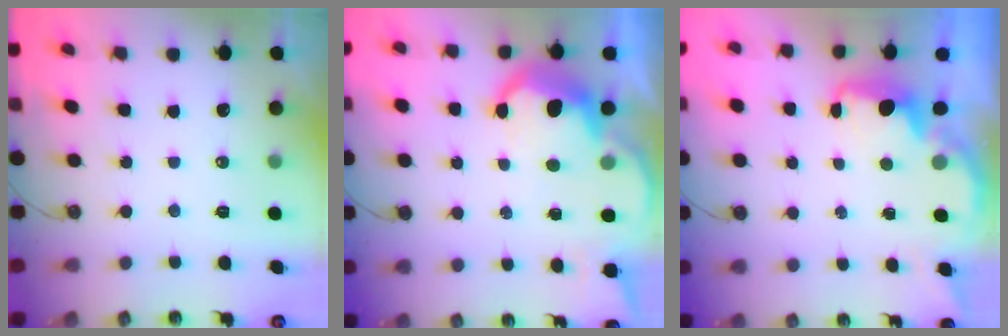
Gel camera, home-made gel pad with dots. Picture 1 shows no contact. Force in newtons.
{"total": 10.7, "press": 10.6, "slide": 1.2}
{"total": 2.3, "press": 2.2, "slide": 0.8}